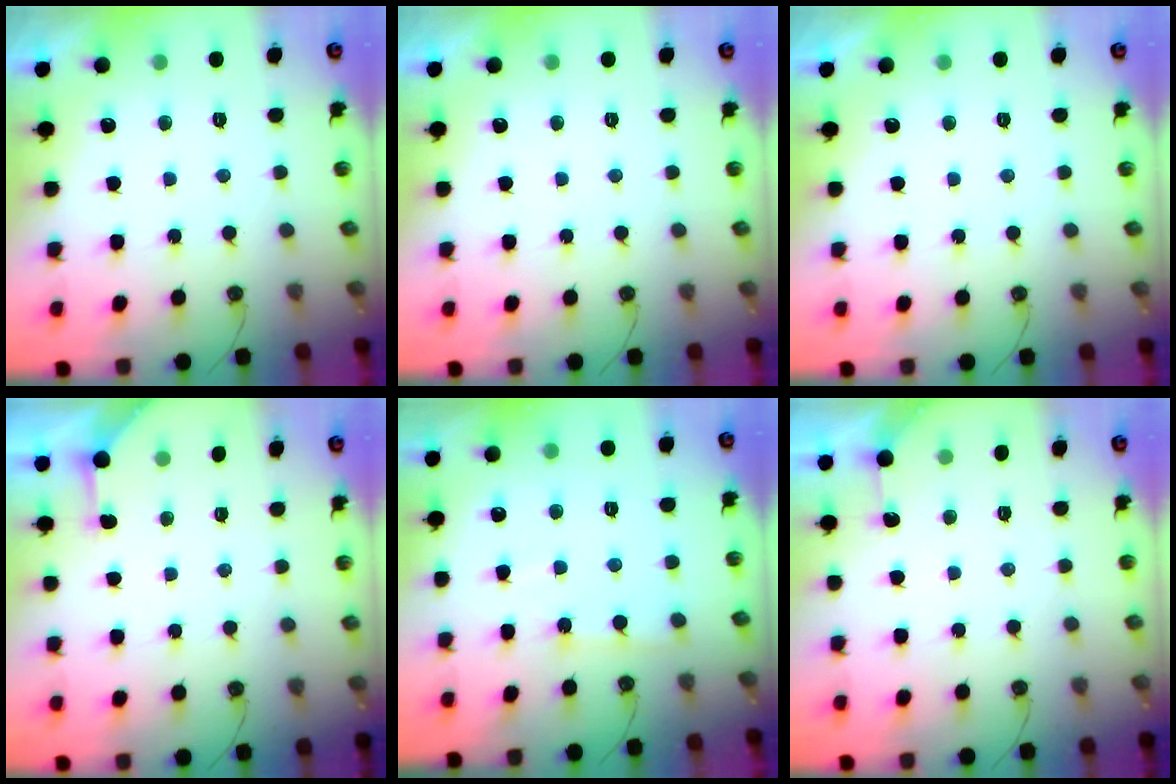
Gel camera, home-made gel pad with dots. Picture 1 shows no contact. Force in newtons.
{"total": 0.8, "press": 0.5, "slide": 0.6}
{"total": 0.0}
{"total": 2.8, "press": 2.8, "slide": 0.4}
{"total": 3.9, "press": 3.9, "slide": 0.5}
{"total": 2.9, "press": 2.9, "slide": 0.4}